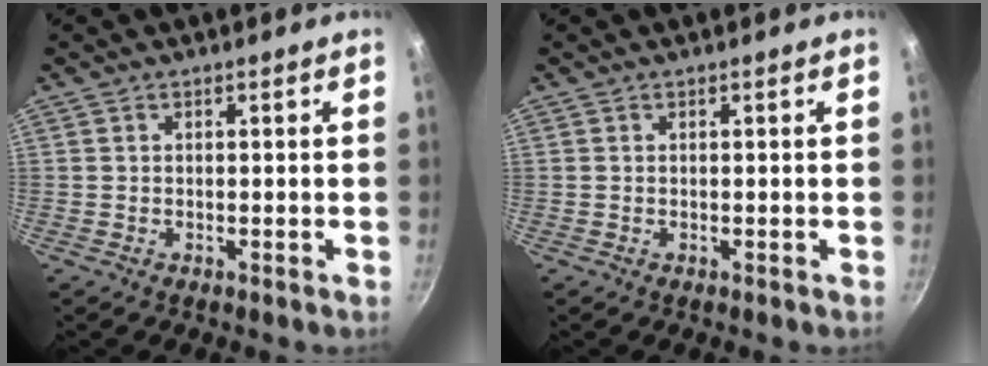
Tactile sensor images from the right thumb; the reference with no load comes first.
{"total": 0.0}